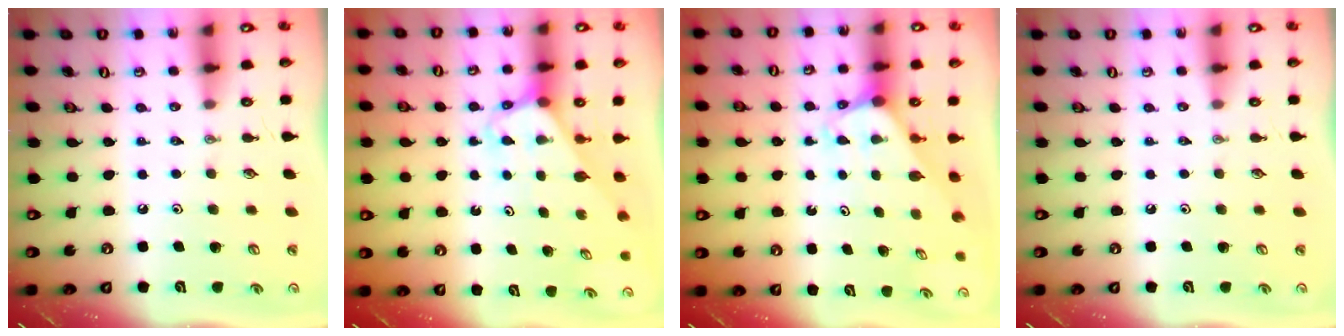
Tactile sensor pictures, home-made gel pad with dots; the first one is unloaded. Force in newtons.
{"total": 3.0, "press": 3.0, "slide": 0.2}
{"total": 2.1, "press": 2.1, "slide": 0.1}
{"total": 0.0}